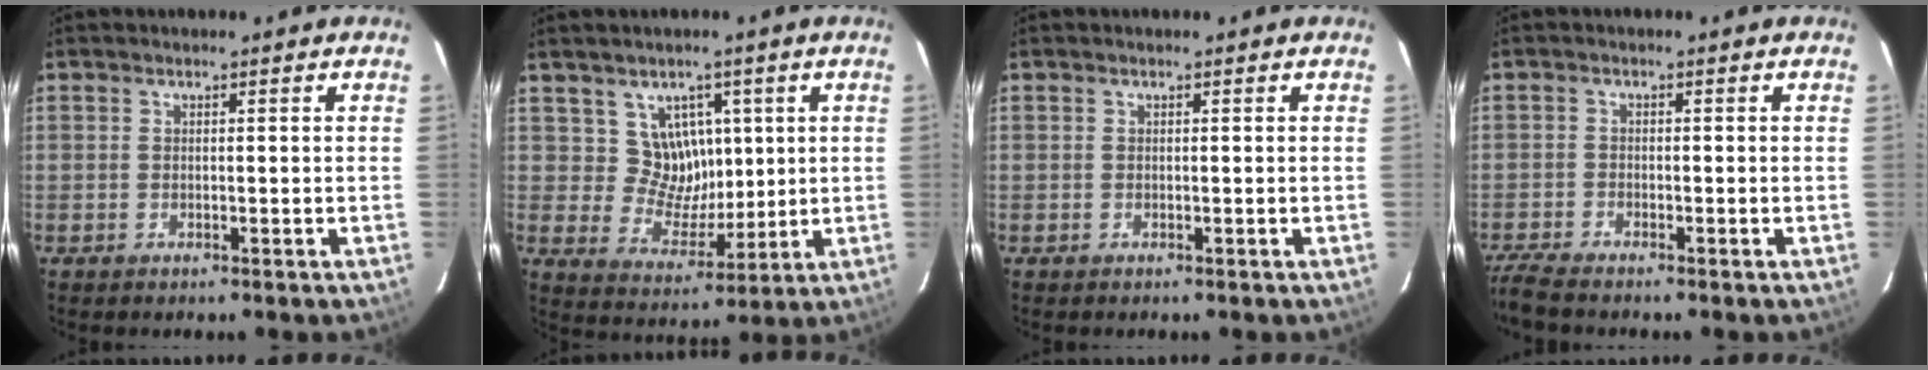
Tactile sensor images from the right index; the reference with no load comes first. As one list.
[{"total": 8.0, "force": [3.0, 7.1, 2.1], "torque": [-0.032, 0.002, 0.062]}, {"total": 0.0}, {"total": 4.5, "force": [-4.1, 0.2, 1.8], "torque": [-0.056, -0.017, -0.080]}]